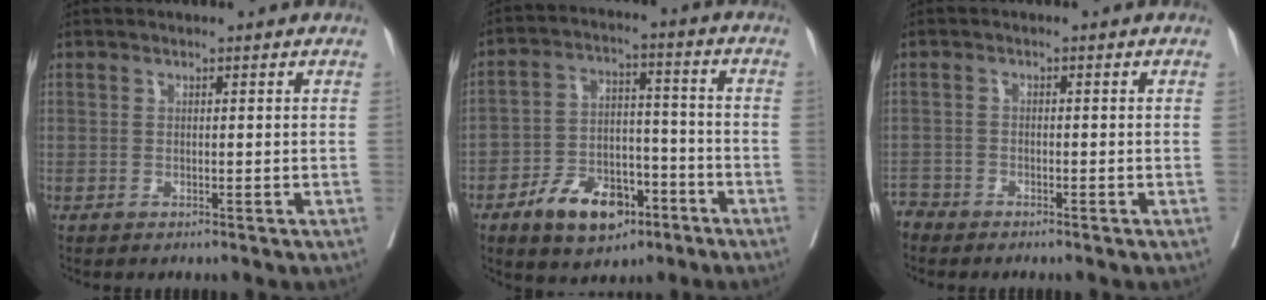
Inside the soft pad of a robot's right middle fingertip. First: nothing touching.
{"total": 11.1, "force": [-6.6, 6.0, 6.7], "torque": [-0.109, 0.013, -0.108]}
{"total": 2.0, "force": [-1.9, 0.4, -0.6], "torque": [0.015, -0.003, -0.040]}